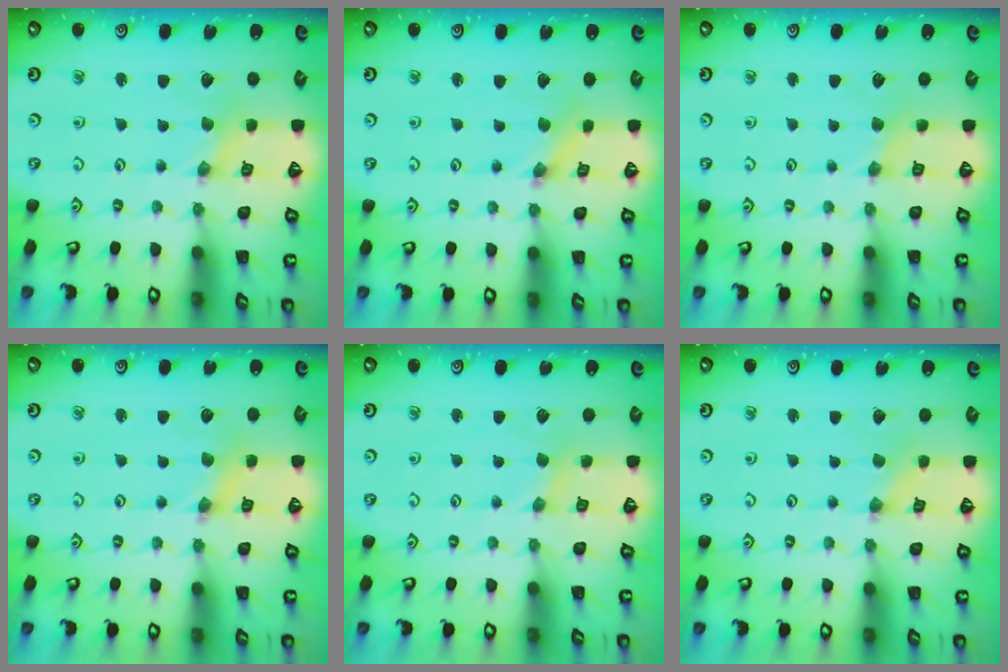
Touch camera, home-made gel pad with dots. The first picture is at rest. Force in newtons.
{"total": 1.6, "press": 1.5, "slide": 0.3}
{"total": 2.2, "press": 2.2, "slide": 0.4}
{"total": 2.0, "press": 2.0, "slide": 0.3}
{"total": 0.9, "press": 0.9, "slide": 0.2}
{"total": 0.0}